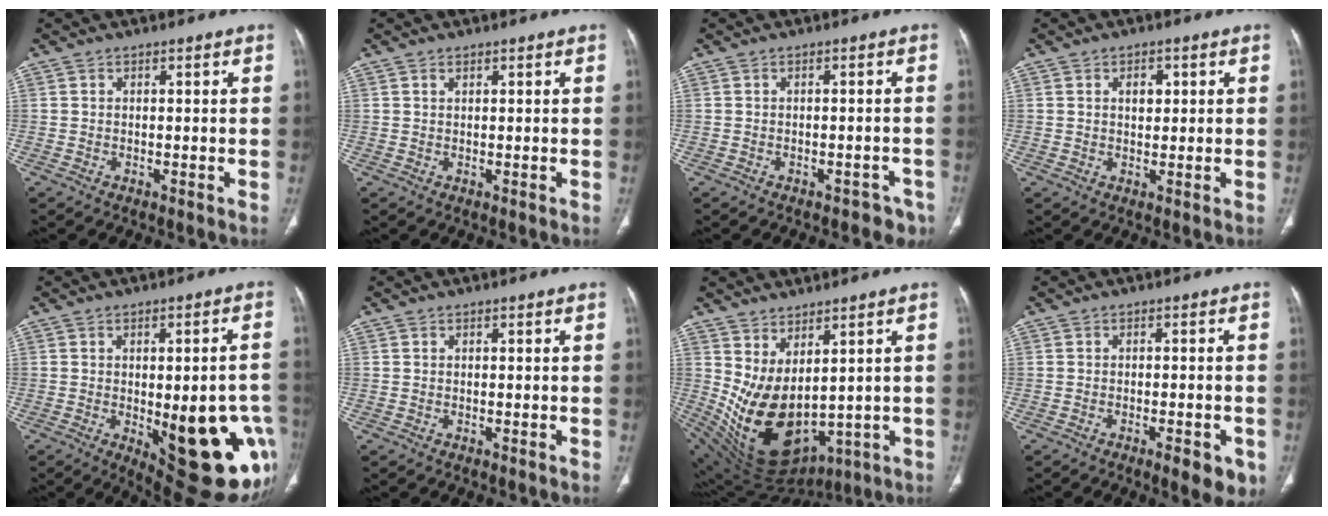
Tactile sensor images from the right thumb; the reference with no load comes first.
{"total": 0.8, "force": [0.5, 0.4, 0.4], "torque": [-0.008, -0.001, 0.010]}
{"total": 5.7, "force": [-4.5, 2.9, 2.0], "torque": [-0.015, 0.023, -0.043]}
{"total": 2.8, "force": [0.8, 1.8, 1.9], "torque": [-0.016, -0.001, 0.013]}
{"total": 21.9, "force": [-5.8, 8.2, 19.4], "torque": [-0.182, 0.002, -0.045]}
{"total": 0.0}
{"total": 15.3, "force": [2.3, 8.4, 12.6], "torque": [-0.217, -0.046, 0.084]}
{"total": 6.1, "force": [-3.0, 1.9, 5.0], "torque": [-0.055, 0.002, -0.034]}